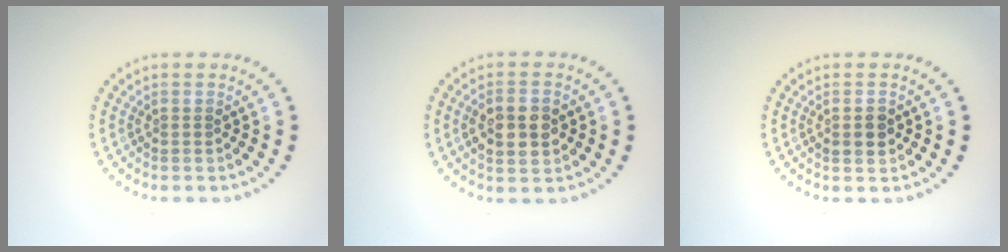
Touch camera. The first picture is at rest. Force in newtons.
{"total": 3.5, "press": 3.5, "slide": 0.2}
{"total": 1.6, "press": 1.6, "slide": 0.2}